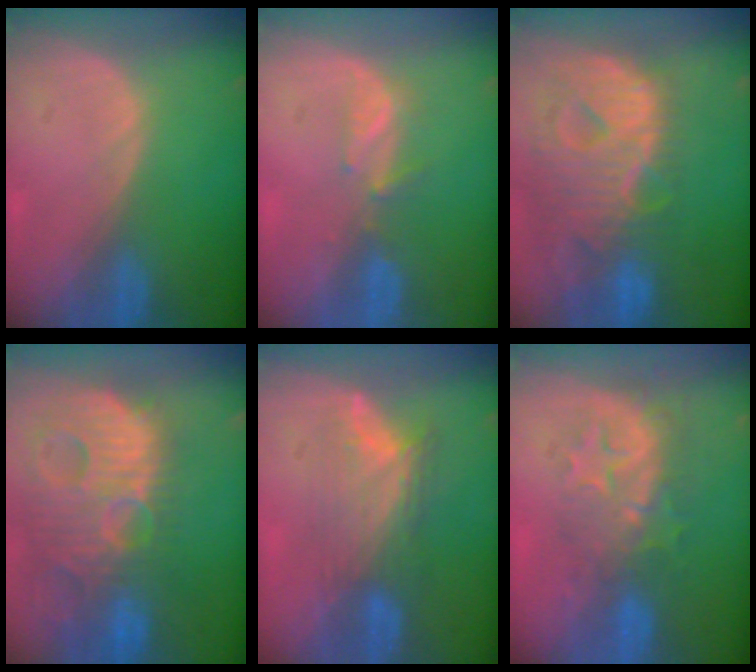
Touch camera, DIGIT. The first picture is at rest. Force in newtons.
{"total": 2.7, "press": 2.6, "slide": 0.8}
{"total": 13.0, "press": 11.0, "slide": 6.8}
{"total": 14.6, "press": 12.7, "slide": 7.3}
{"total": 6.9, "press": 6.6, "slide": 2.2}
{"total": 8.7, "press": 8.0, "slide": 3.5}